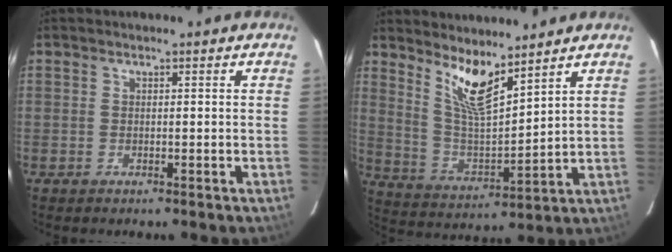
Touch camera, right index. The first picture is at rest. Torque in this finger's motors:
{"motor_torque": [0.15, 0.30, 0.23, 0.11]}